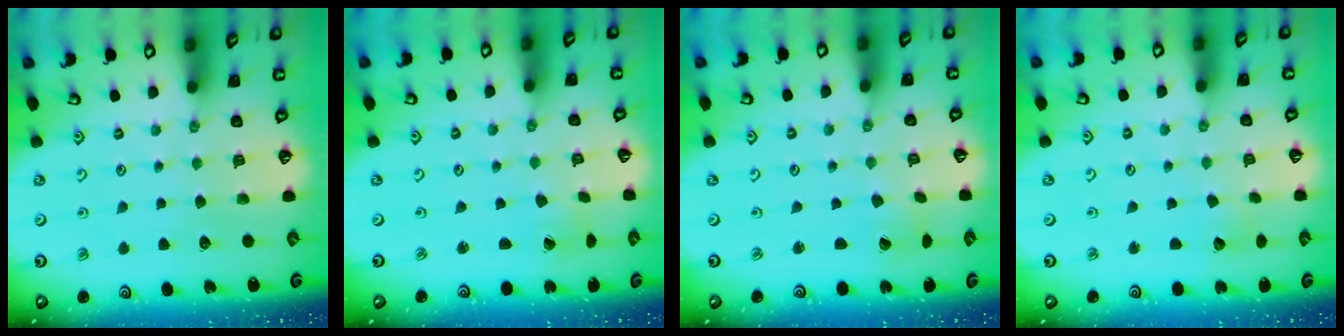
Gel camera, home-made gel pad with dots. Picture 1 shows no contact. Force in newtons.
{"total": 0.7, "press": 0.7, "slide": 0.1}
{"total": 0.8, "press": 0.8, "slide": 0.1}
{"total": 4.3, "press": 4.3, "slide": 0.4}